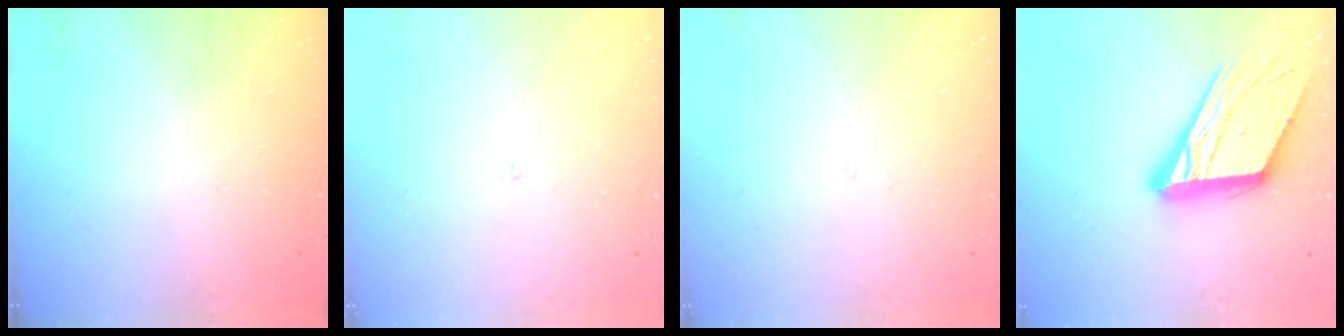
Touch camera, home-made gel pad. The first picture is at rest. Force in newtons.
{"total": 2.2, "press": 2.2, "slide": 0.2}
{"total": 2.0, "press": 2.0, "slide": 0.1}
{"total": 20.3, "press": 20.2, "slide": 2.2}